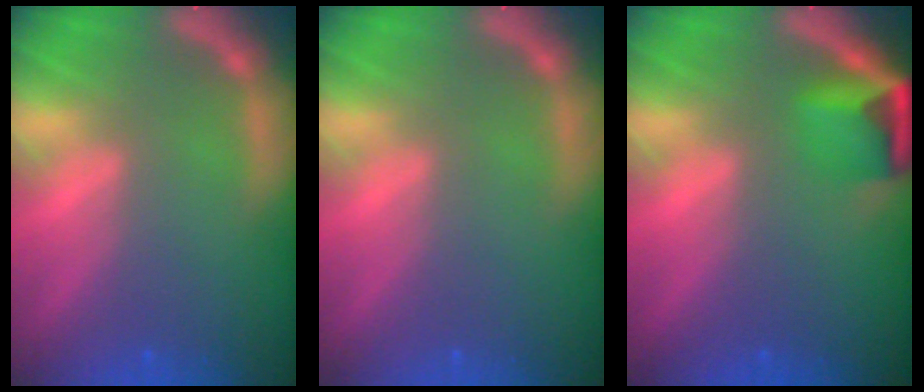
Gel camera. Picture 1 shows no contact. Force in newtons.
{"total": 0.0}
{"total": 4.4}